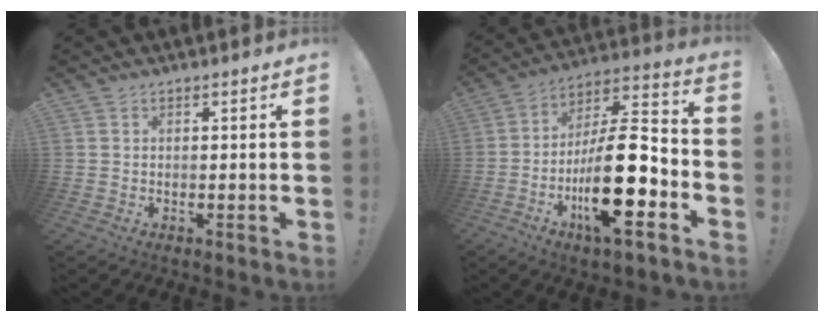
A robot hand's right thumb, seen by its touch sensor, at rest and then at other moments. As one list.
[{"total": 22.1, "force": [-7.5, 7.2, 19.5], "torque": [-0.353, 0.045, -0.118]}]